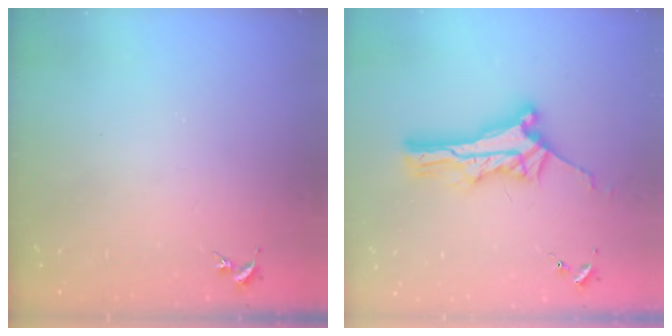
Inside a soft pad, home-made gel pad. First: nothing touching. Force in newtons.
{"total": 7.4, "press": 7.4, "slide": 0.6}